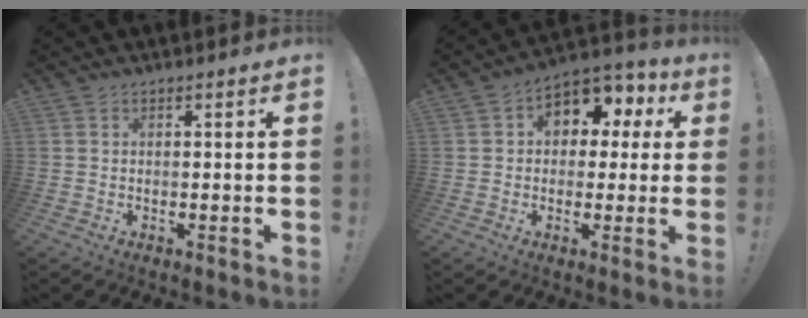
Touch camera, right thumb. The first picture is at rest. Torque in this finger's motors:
{"motor_torque": [1.25, 2.32, 0.08, 0.13, 0.04]}